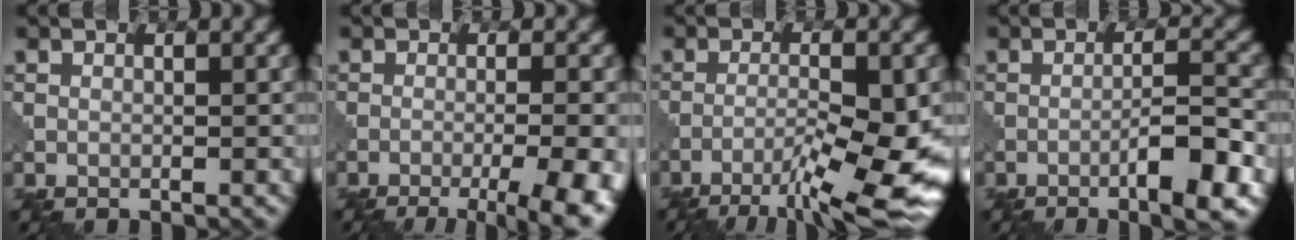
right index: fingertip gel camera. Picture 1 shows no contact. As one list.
[{"total": 10.5, "force": [-5.9, 3.7, 7.9], "torque": [-0.065, -0.007, -0.068]}, {"total": 8.5, "force": [-4.6, 1.2, 7.1], "torque": [-0.114, -0.006, -0.073]}, {"total": 5.4, "force": [-2.5, 0.9, 4.7], "torque": [-0.073, 0.009, -0.042]}]